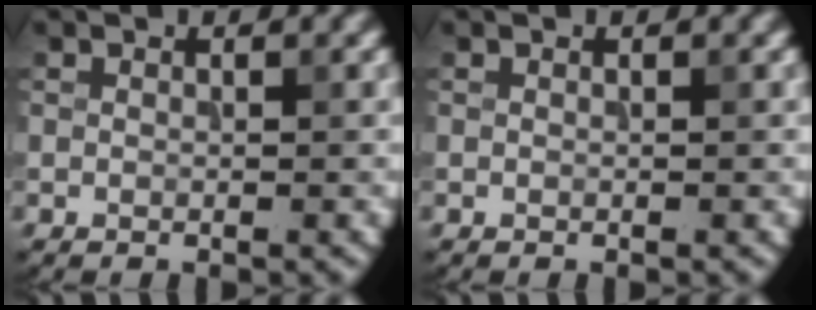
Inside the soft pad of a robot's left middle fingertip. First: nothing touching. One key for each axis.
{"total": 0.0}